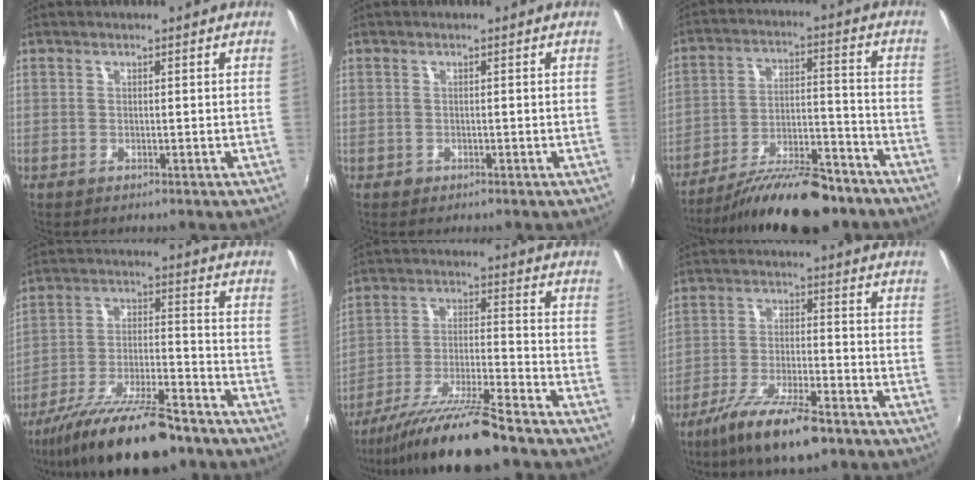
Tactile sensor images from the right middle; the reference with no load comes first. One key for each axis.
{"total": 0.6, "fx": -0.4, "fy": 0.5, "fz": 0.1, "tx": -0.002, "ty": -0.002, "tz": -0.005}
{"total": 16.7, "fx": -13.6, "fy": 4.4, "fz": 8.5, "tx": -0.153, "ty": -0.010, "tz": -0.208}
{"total": 19.0, "fx": -14.5, "fy": 4.8, "fz": 11.3, "tx": -0.214, "ty": -0.031, "tz": -0.239}
{"total": 14.4, "fx": -12.0, "fy": 0.2, "fz": 7.9, "tx": -0.163, "ty": -0.019, "tz": -0.213}
{"total": 12.8, "fx": -8.9, "fy": 3.1, "fz": 8.6, "tx": -0.183, "ty": -0.027, "tz": -0.161}